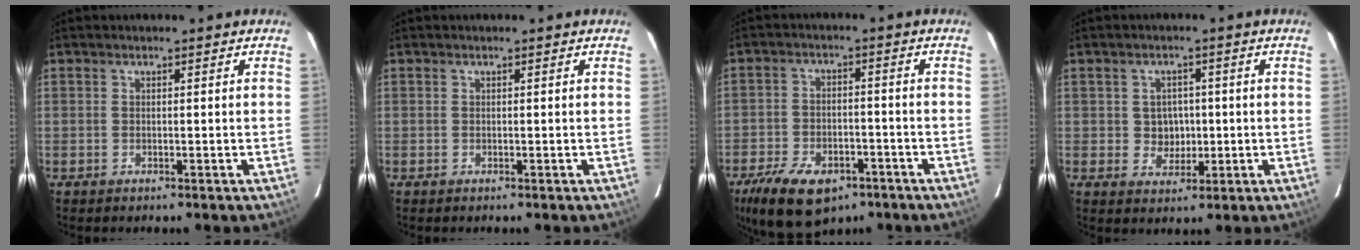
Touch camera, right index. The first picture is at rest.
{"total": 0.0}
{"total": 15.9, "force": [-10.0, 8.5, 8.9], "torque": [-0.205, -0.017, -0.157]}
{"total": 4.2, "force": [0.0, 4.0, 1.3], "torque": [-0.026, 0.010, 0.007]}